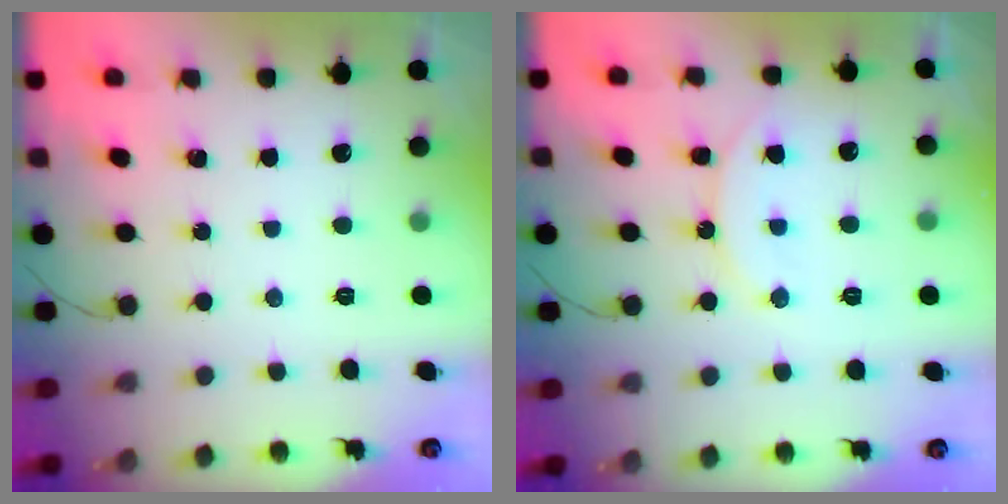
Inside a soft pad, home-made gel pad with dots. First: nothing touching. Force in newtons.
{"total": 10.9, "press": 10.9, "slide": 1.2}